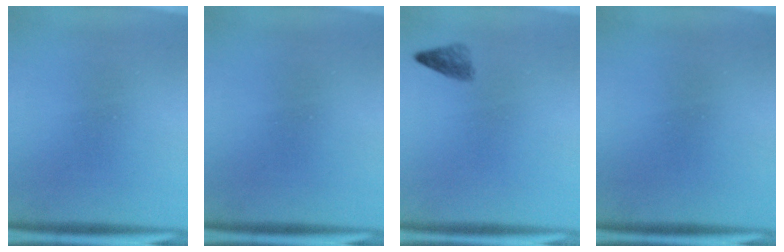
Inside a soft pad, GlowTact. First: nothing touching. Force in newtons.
{"total": 0.0}
{"total": 1.7}
{"total": 1.6}